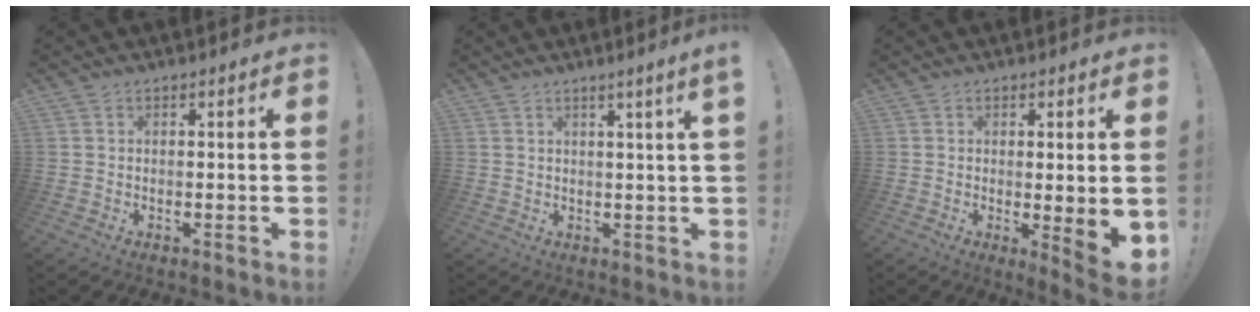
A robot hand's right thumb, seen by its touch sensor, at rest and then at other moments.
{"total": 3.3, "force": [1.5, -0.7, 2.9], "torque": [-0.038, -0.009, 0.020]}
{"total": 6.3, "force": [-0.1, 0.6, 6.3], "torque": [-0.076, -0.017, 0.001]}